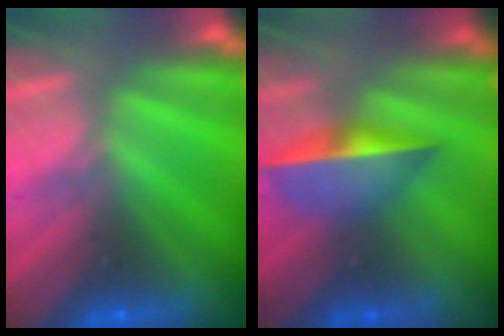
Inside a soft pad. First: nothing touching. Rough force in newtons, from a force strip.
{"total": 1.7}